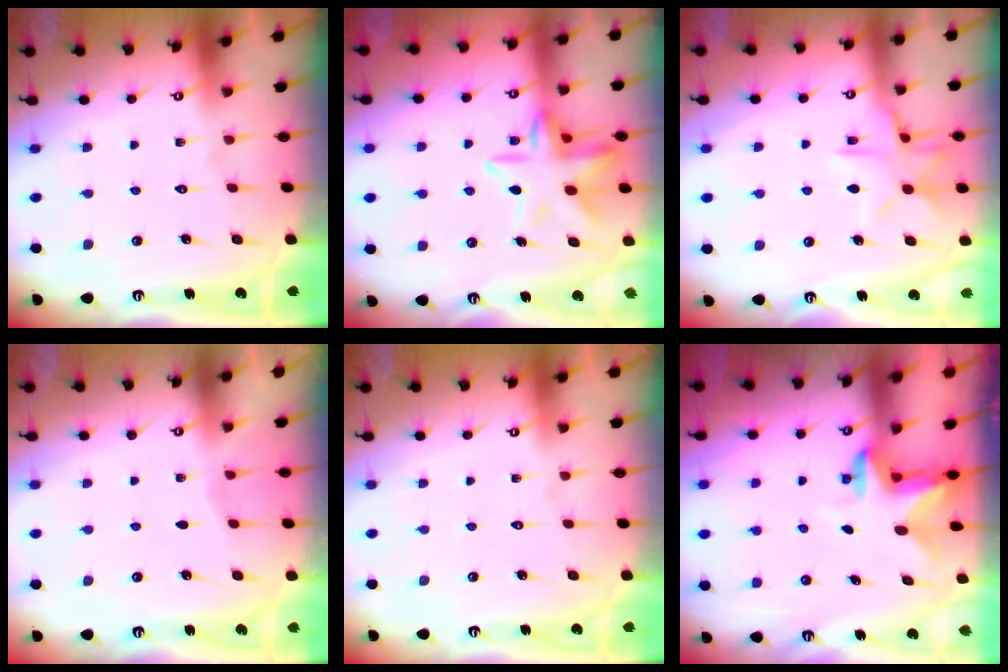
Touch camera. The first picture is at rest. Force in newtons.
{"total": 13.4, "press": 13.4, "slide": 1.0}
{"total": 11.2, "press": 11.2, "slide": 0.9}
{"total": 1.4, "press": 1.4, "slide": 0.3}
{"total": 0.0}
{"total": 2.6, "press": 2.6, "slide": 0.6}